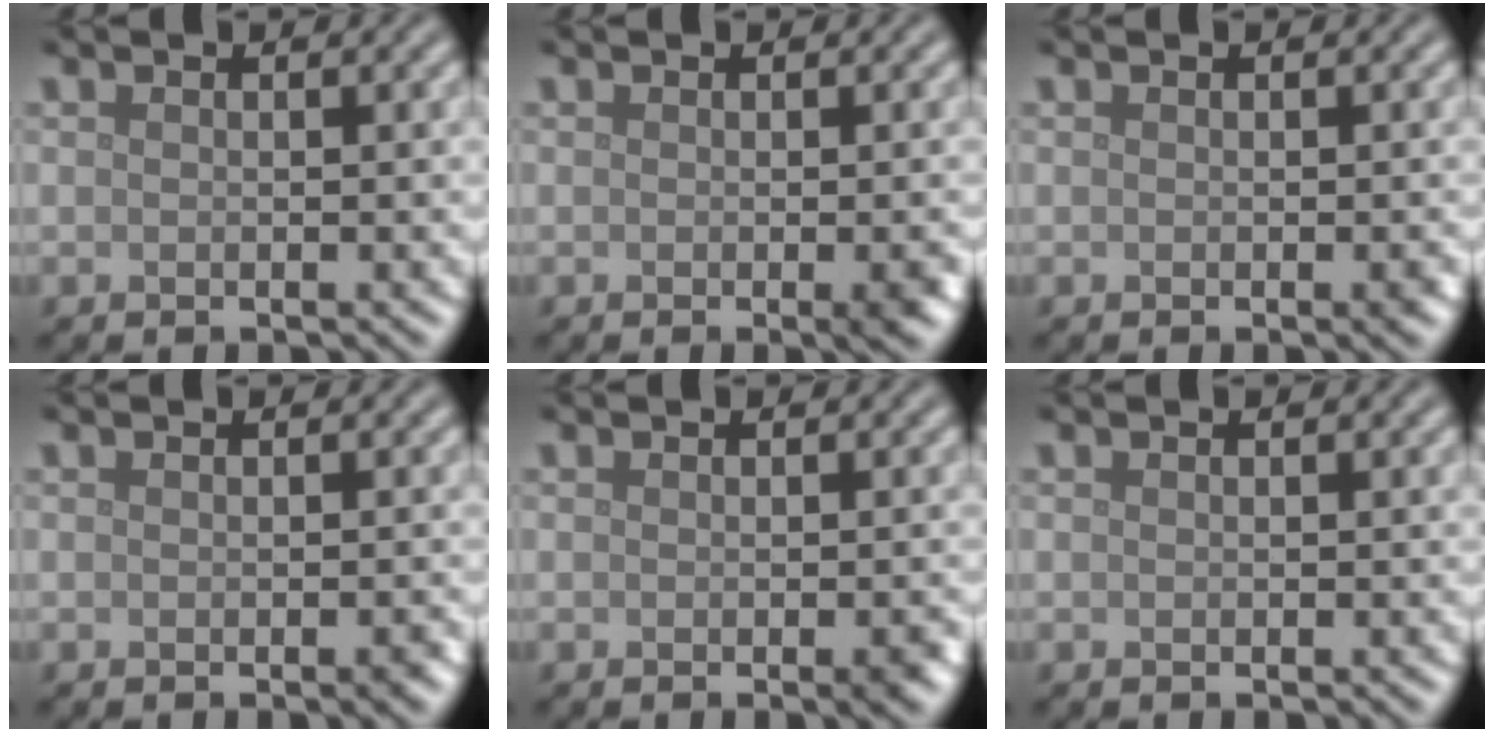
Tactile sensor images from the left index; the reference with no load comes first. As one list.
[{"total": 1.7, "force": [-0.4, 0.3, 1.6], "torque": [-0.017, -0.002, -0.005]}, {"total": 0.7, "force": [-0.2, 0.1, 0.6], "torque": [-0.008, 0.000, -0.002]}, {"total": 0.8, "force": [-0.4, 0.1, 0.7], "torque": [-0.009, 0.000, -0.004]}, {"total": 1.2, "force": [-0.4, 0.2, 1.1], "torque": [-0.013, -0.001, -0.006]}, {"total": 0.0}]